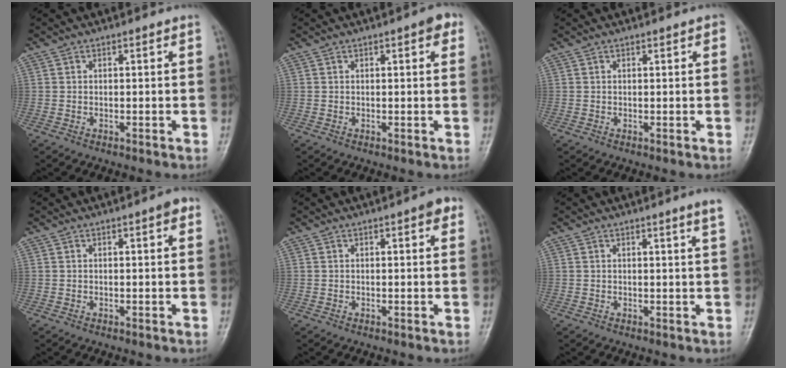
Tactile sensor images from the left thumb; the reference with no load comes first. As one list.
[{"total": 2.7, "force": [1.2, 1.0, 2.2], "torque": [-0.019, 0.002, 0.010]}, {"total": 0.8, "force": [0.5, 0.4, 0.6], "torque": [-0.003, 0.001, 0.005]}, {"total": 1.9, "force": [0.8, 0.5, 1.6], "torque": [-0.018, 0.003, 0.008]}, {"total": 2.5, "force": [1.2, 0.8, 2.1], "torque": [-0.018, 0.002, 0.011]}, {"total": 2.3, "force": [1.4, -0.7, 1.6], "torque": [-0.023, -0.010, 0.022]}]